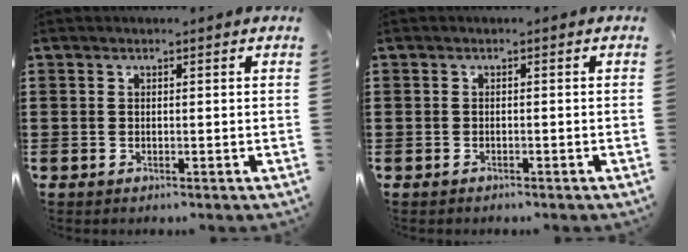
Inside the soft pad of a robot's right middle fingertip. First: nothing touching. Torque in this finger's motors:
{"motor_torque": [-1.01, 1.03, -0.40, -0.12]}